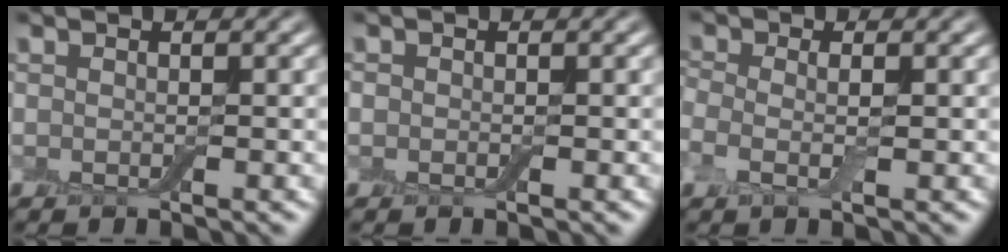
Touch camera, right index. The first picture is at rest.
{"total": 0.6, "force": [-0.2, 0.5, 0.1], "torque": [0.001, -0.001, -0.004]}
{"total": 2.1, "force": [-0.1, 0.9, 1.8], "torque": [-0.042, 0.001, -0.009]}